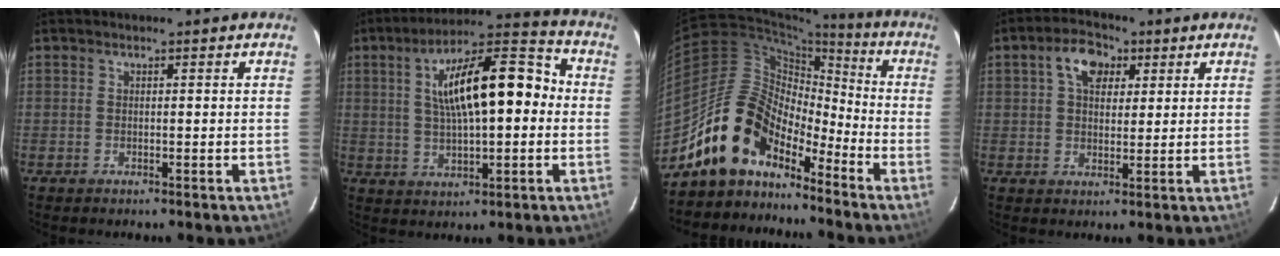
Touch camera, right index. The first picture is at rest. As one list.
[{"total": 16.5, "force": [1.7, 5.8, 15.3], "torque": [-0.249, 0.033, 0.029]}, {"total": 13.8, "force": [-10.8, 6.7, 5.4], "torque": [-0.102, 0.026, -0.197]}, {"total": 6.7, "force": [2.8, 4.4, 4.2], "torque": [-0.072, 0.024, 0.048]}]